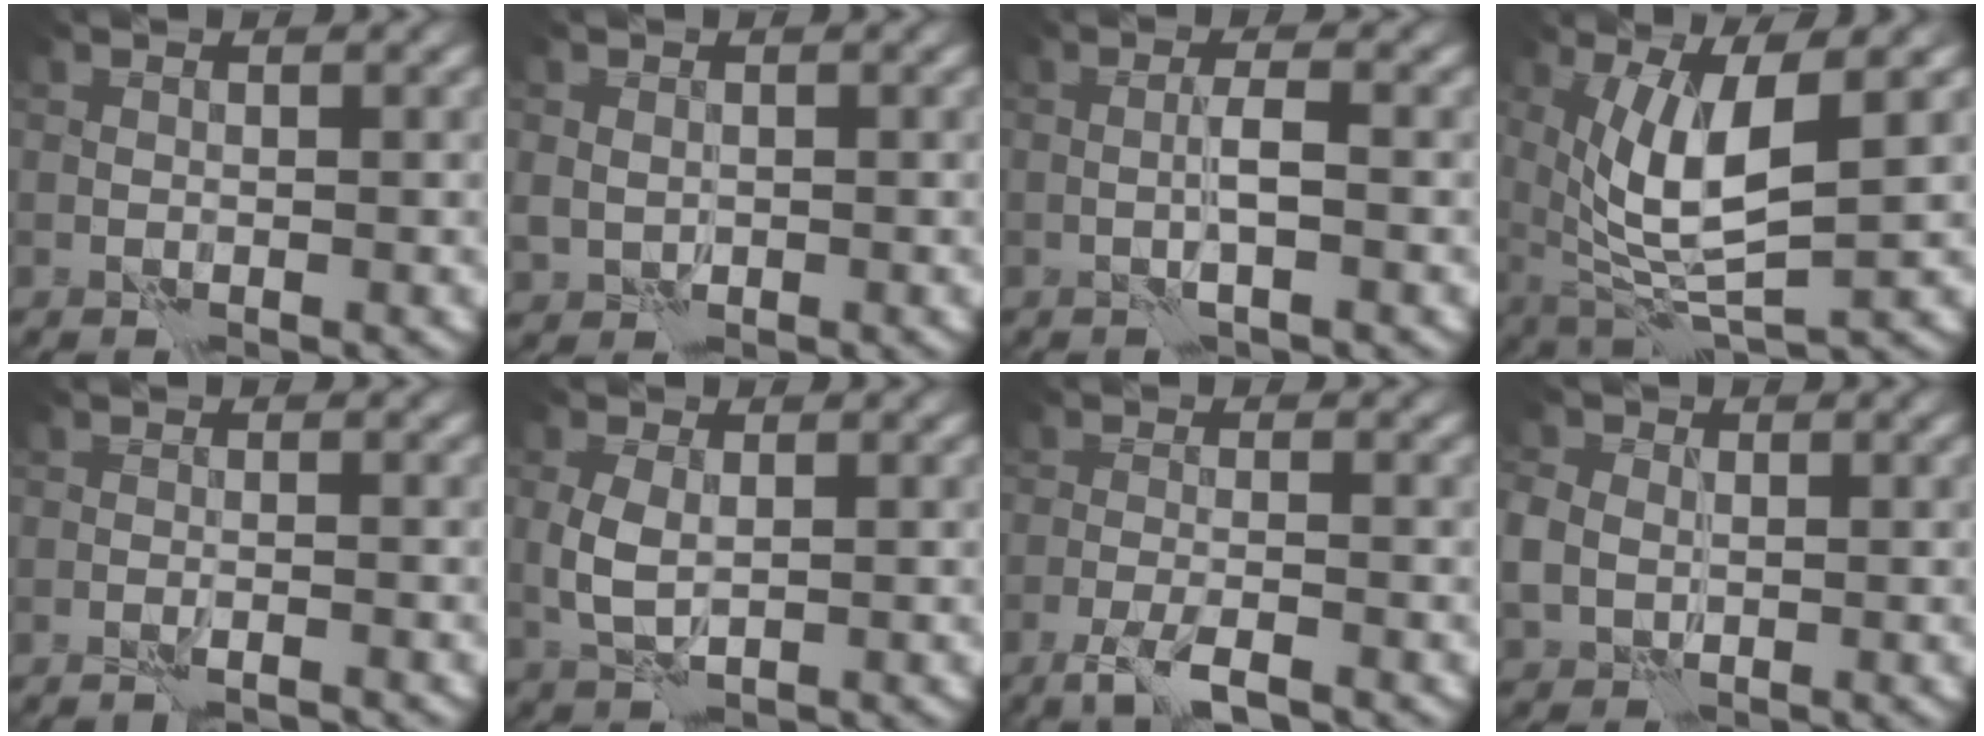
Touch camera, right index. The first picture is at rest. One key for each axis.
{"total": 1.8, "fx": 0.0, "fy": 1.6, "fz": 0.8, "tx": -0.015, "ty": -0.004, "tz": 0.004}
{"total": 1.6, "fx": -0.1, "fy": -0.2, "fz": 1.5, "tx": -0.031, "ty": 0.005, "tz": -0.004}
{"total": 7.0, "fx": 1.7, "fy": 2.0, "fz": 6.5, "tx": -0.135, "ty": -0.013, "tz": 0.040}
{"total": 2.0, "fx": -1.8, "fy": 0.0, "fz": 0.7, "tx": -0.010, "ty": 0.009, "tz": -0.027}
{"total": 2.7, "fx": 0.3, "fy": 1.5, "fz": 2.2, "tx": -0.056, "ty": -0.002, "tz": 0.009}
{"total": 2.9, "fx": -2.1, "fy": 0.3, "fz": 1.9, "tx": -0.041, "ty": 0.000, "tz": -0.045}
{"total": 3.5, "fx": 0.2, "fy": 2.9, "fz": 1.9, "tx": -0.053, "ty": 0.000, "tz": 0.003}